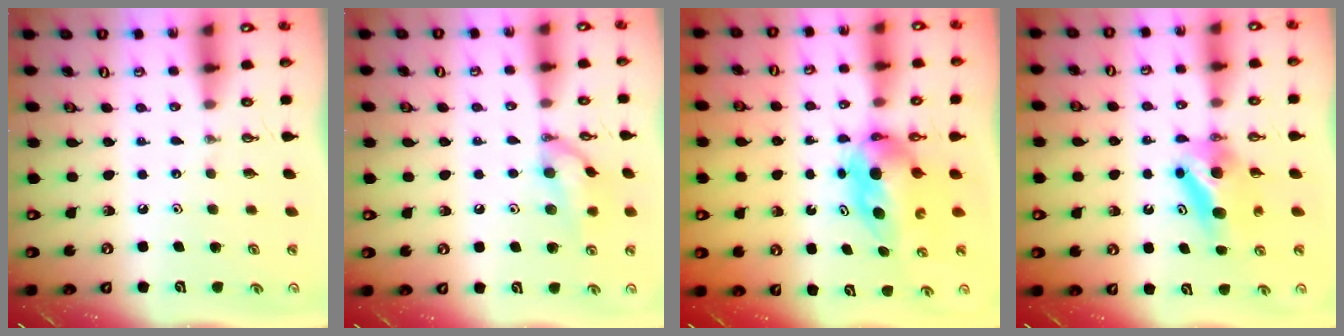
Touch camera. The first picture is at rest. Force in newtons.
{"total": 12.6, "press": 10.6, "slide": 6.8}
{"total": 6.7, "press": 6.6, "slide": 1.4}
{"total": 7.1, "press": 6.9, "slide": 1.5}